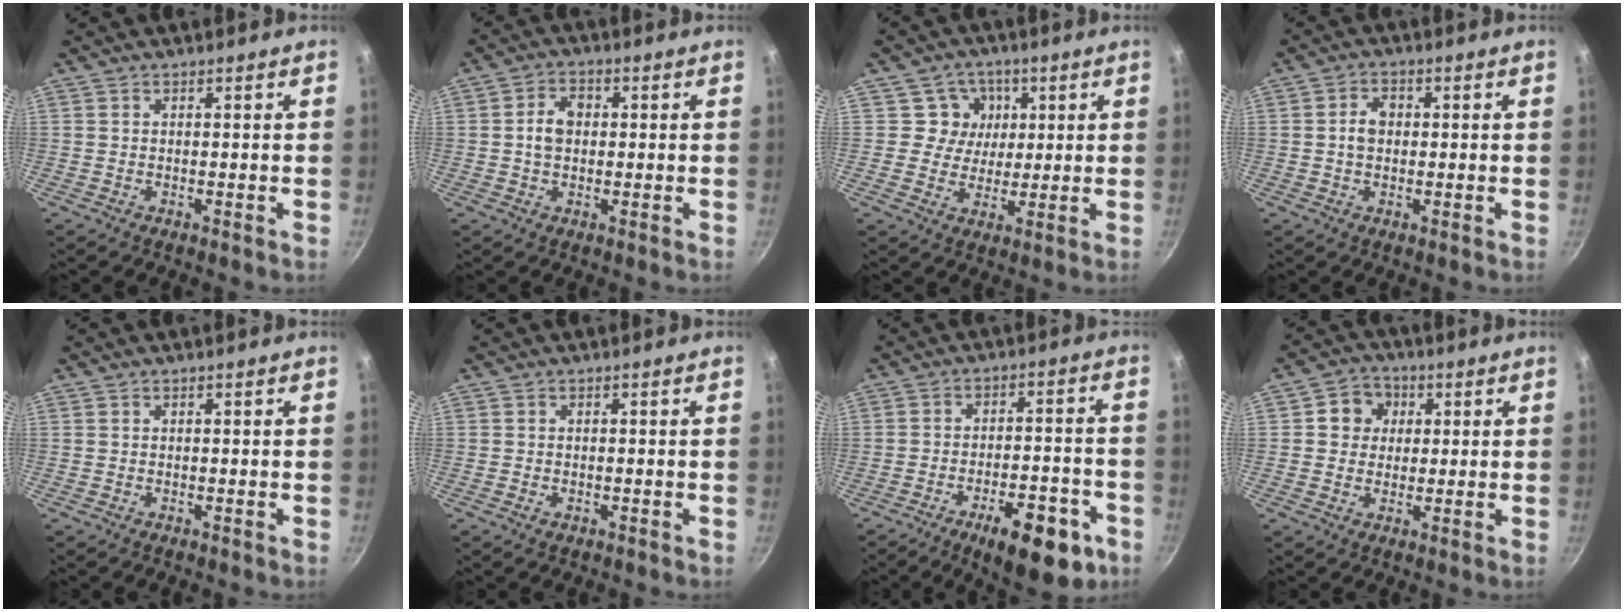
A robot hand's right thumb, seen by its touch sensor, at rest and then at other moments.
{"total": 5.2, "force": [0.3, 3.8, 3.6], "torque": [-0.047, 0.012, 0.000]}
{"total": 5.4, "force": [1.7, 5.1, 0.9], "torque": [0.027, -0.009, 0.023]}
{"total": 3.9, "force": [0.2, 2.9, 2.7], "torque": [-0.034, 0.011, -0.001]}
{"total": 0.0}
{"total": 0.8, "force": [-0.3, 0.6, 0.5], "torque": [-0.008, 0.000, -0.006]}
{"total": 14.5, "force": [-7.4, 5.9, 11.0], "torque": [-0.124, 0.039, -0.096]}
{"total": 6.4, "force": [1.6, 5.8, 2.3], "torque": [0.001, 0.005, 0.014]}